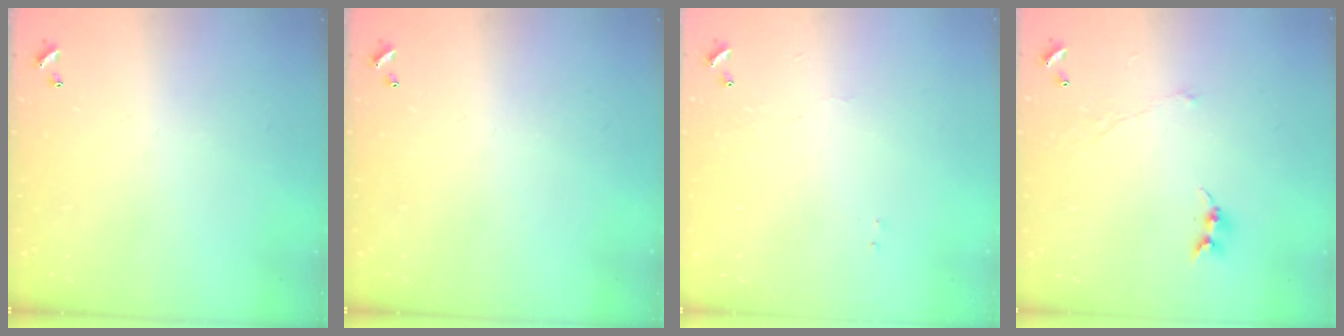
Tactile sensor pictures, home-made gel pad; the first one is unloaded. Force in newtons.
{"total": 0.0}
{"total": 1.2, "press": 1.1, "slide": 0.3}
{"total": 0.0}